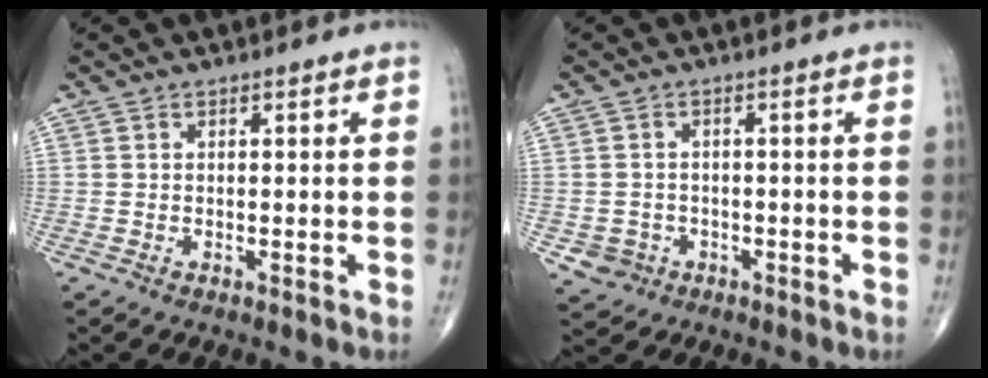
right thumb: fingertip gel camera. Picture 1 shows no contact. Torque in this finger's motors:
{"motor_torque": [0.17, 0.00, -0.07, -0.17, 0.03]}